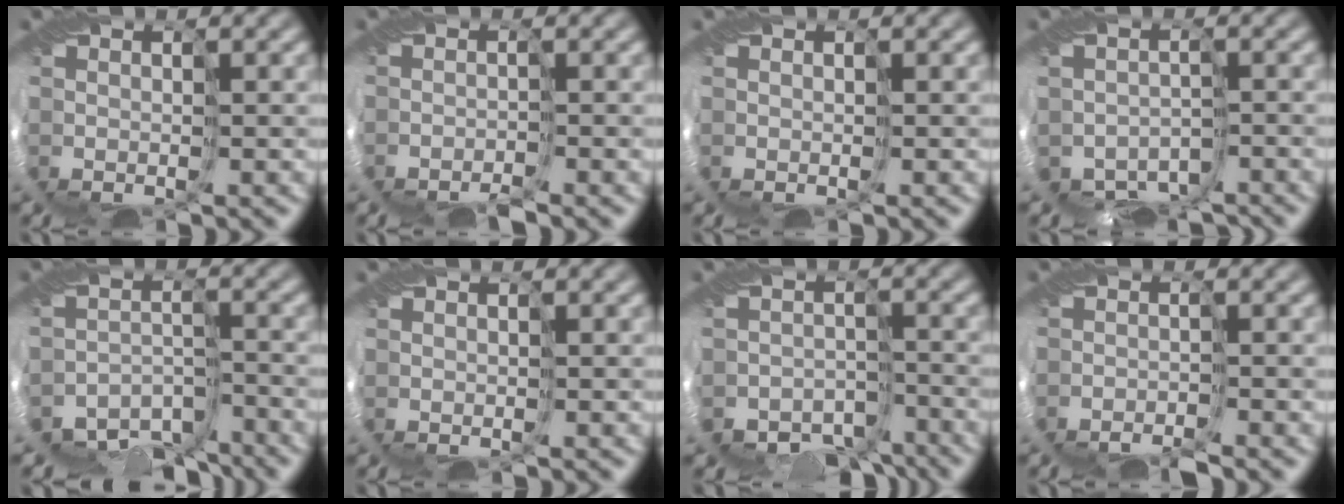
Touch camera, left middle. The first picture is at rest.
{"total": 1.9, "force": [-1.9, -0.2, -0.1], "torque": [0.013, -0.002, -0.041]}
{"total": 0.0}
{"total": 4.2, "force": [-4.0, 1.5, 0.1], "torque": [0.003, -0.018, -0.069]}
{"total": 8.6, "force": [-8.3, 2.2, 0.8], "torque": [-0.002, -0.012, -0.133]}
{"total": 0.0}
{"total": 7.0, "force": [-6.0, 3.4, 0.9], "torque": [-0.002, -0.018, -0.093]}
{"total": 2.8, "force": [-2.8, 0.2, 0.4], "torque": [0.011, -0.001, -0.050]}